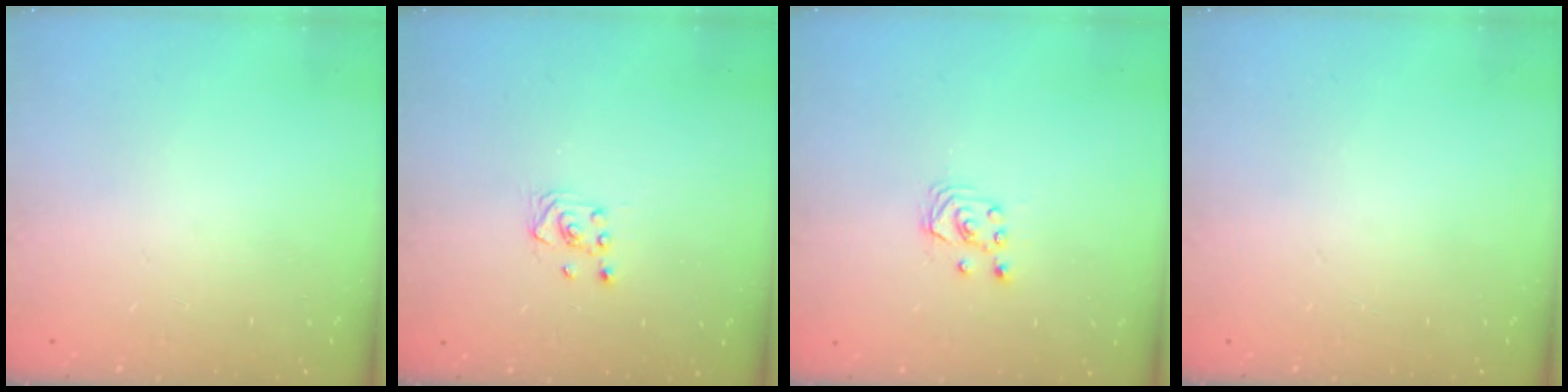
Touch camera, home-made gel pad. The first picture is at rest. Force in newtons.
{"total": 3.1, "press": 2.8, "slide": 1.3}
{"total": 2.6, "press": 2.6, "slide": 0.3}
{"total": 0.0}